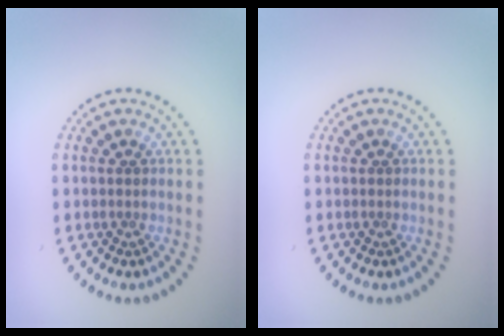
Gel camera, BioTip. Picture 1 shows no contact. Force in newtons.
{"total": 0.0}